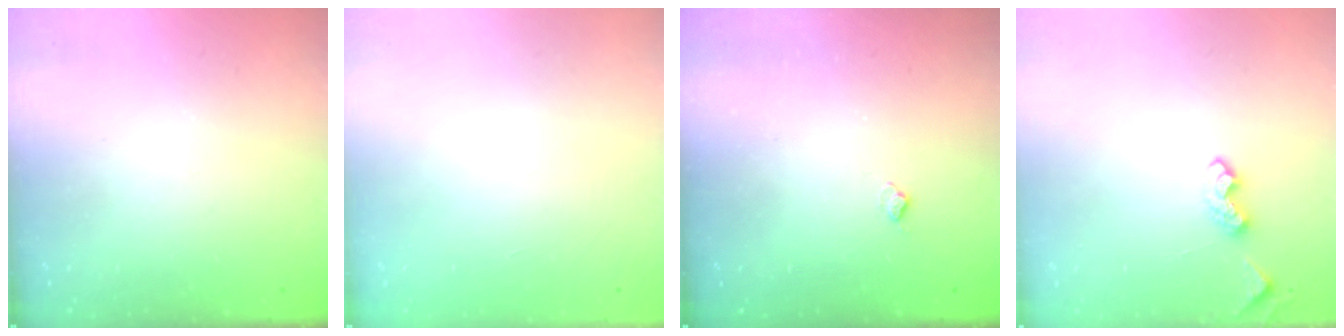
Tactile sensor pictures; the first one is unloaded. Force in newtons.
{"total": 0.0}
{"total": 4.7, "press": 4.7, "slide": 0.6}
{"total": 4.5, "press": 4.5, "slide": 0.6}